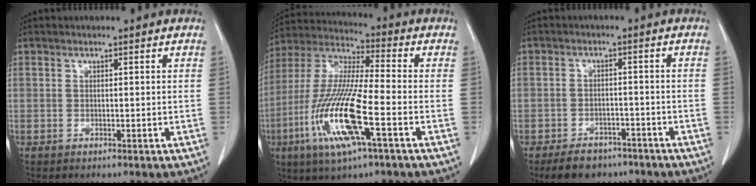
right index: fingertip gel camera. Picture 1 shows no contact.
{"total": 16.5, "force": [-5.8, 1.6, 15.3], "torque": [-0.324, -0.019, -0.113]}
{"total": 7.1, "force": [-5.5, 3.8, 2.4], "torque": [-0.040, 0.004, -0.081]}